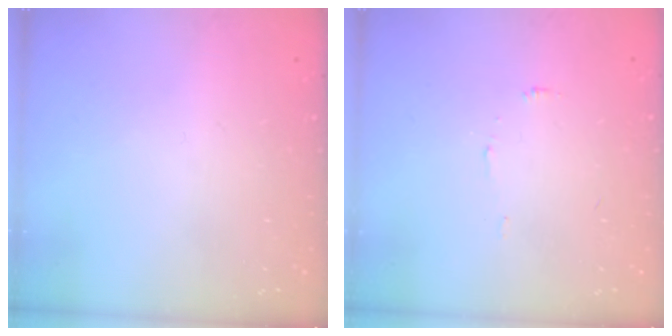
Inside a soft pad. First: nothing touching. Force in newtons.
{"total": 5.0, "press": 5.0, "slide": 0.4}